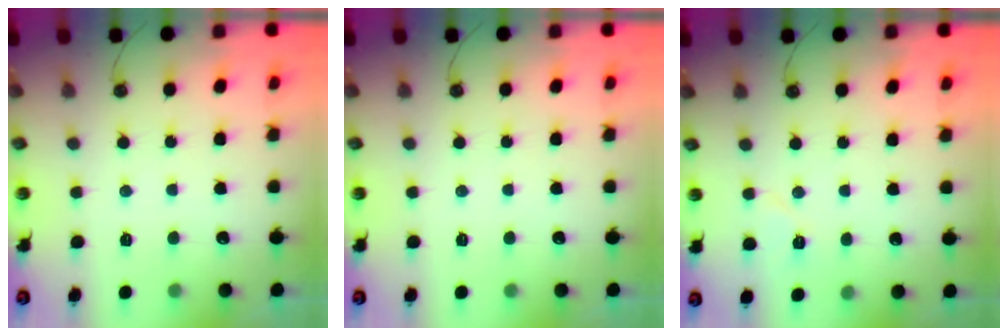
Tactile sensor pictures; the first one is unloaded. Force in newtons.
{"total": 0.0}
{"total": 6.1, "press": 5.5, "slide": 2.6}